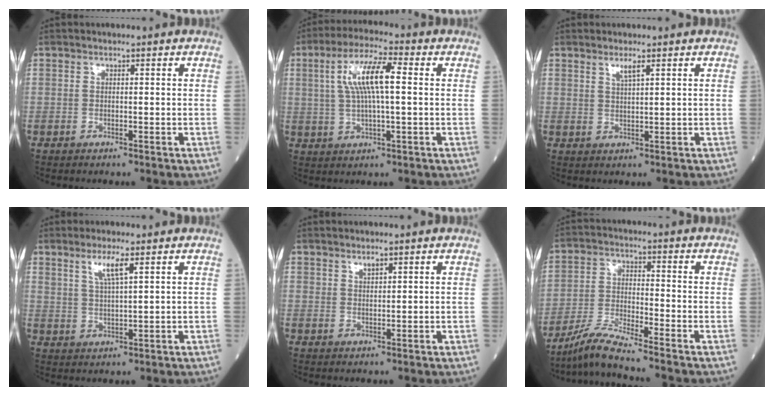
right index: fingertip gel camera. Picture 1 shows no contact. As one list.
[{"total": 9.3, "force": [1.7, 1.6, 9.0], "torque": [-0.180, 0.018, 0.032]}, {"total": 2.0, "force": [1.3, 0.1, 1.5], "torque": [-0.034, 0.000, 0.026]}, {"total": 4.3, "force": [2.4, 0.3, 3.5], "torque": [-0.072, -0.001, 0.048]}, {"total": 1.4, "force": [1.1, 0.4, 0.7], "torque": [-0.013, -0.001, 0.021]}, {"total": 6.4, "force": [-5.7, -1.5, 2.4], "torque": [-0.058, -0.025, -0.114]}]